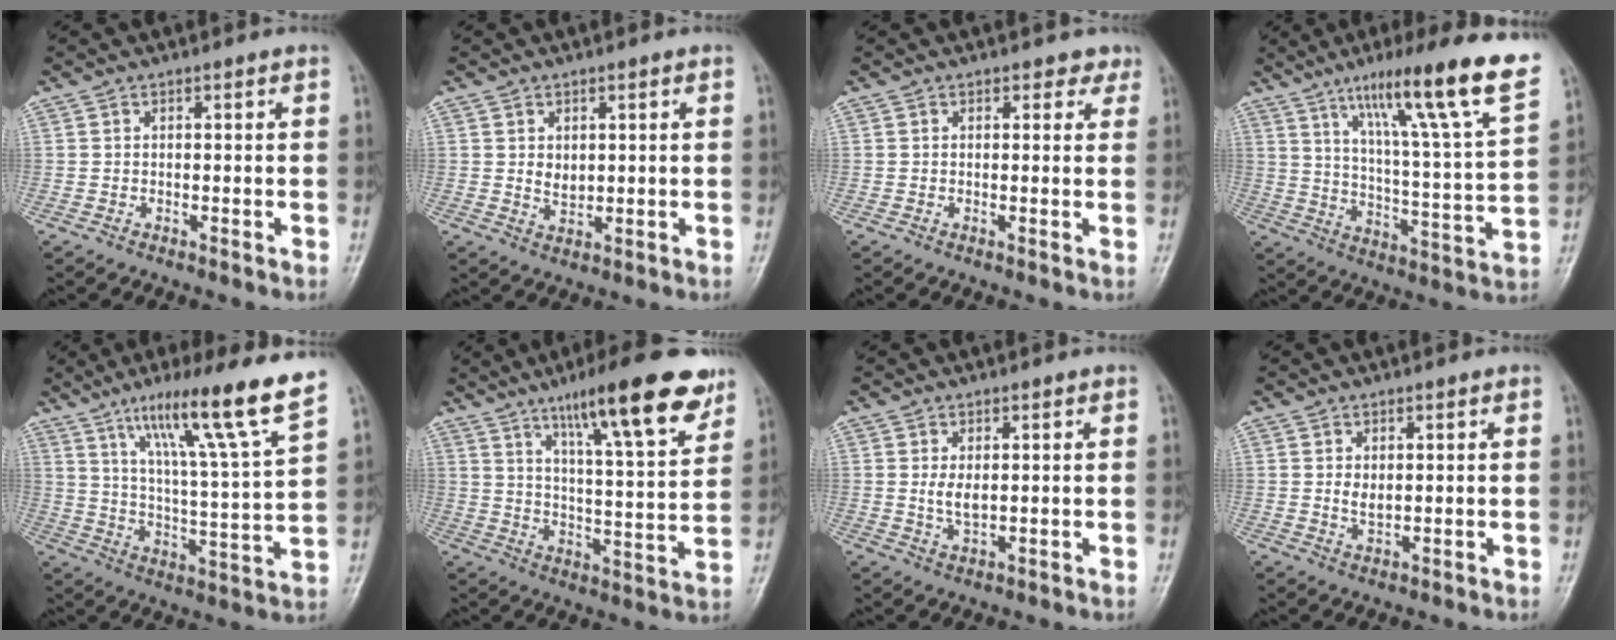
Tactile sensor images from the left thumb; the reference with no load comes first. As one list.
[{"total": 2.5, "force": [0.7, 1.8, 1.7], "torque": [-0.020, -0.008, 0.015]}, {"total": 2.0, "force": [1.4, 1.4, 0.5], "torque": [0.017, -0.005, 0.008]}, {"total": 21.8, "force": [12.9, 1.4, 17.6], "torque": [-0.248, -0.043, 0.198]}, {"total": 18.1, "force": [11.7, 0.0, 13.9], "torque": [-0.207, -0.056, 0.184]}, {"total": 19.1, "force": [12.1, 3.7, 14.2], "torque": [-0.184, -0.054, 0.186]}, {"total": 3.1, "force": [0.6, 1.7, 2.5], "torque": [-0.044, -0.010, 0.014]}, {"total": 2.3, "force": [0.5, 1.5, 1.7], "torque": [-0.025, -0.007, 0.012]}]